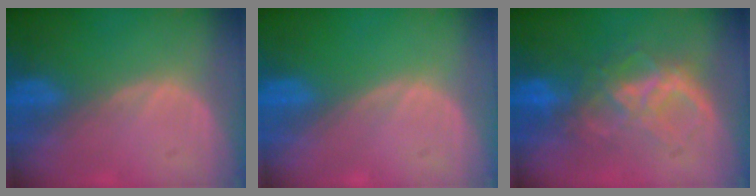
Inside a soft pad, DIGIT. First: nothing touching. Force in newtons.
{"total": 0.0}
{"total": 7.1, "press": 7.1, "slide": 1.0}